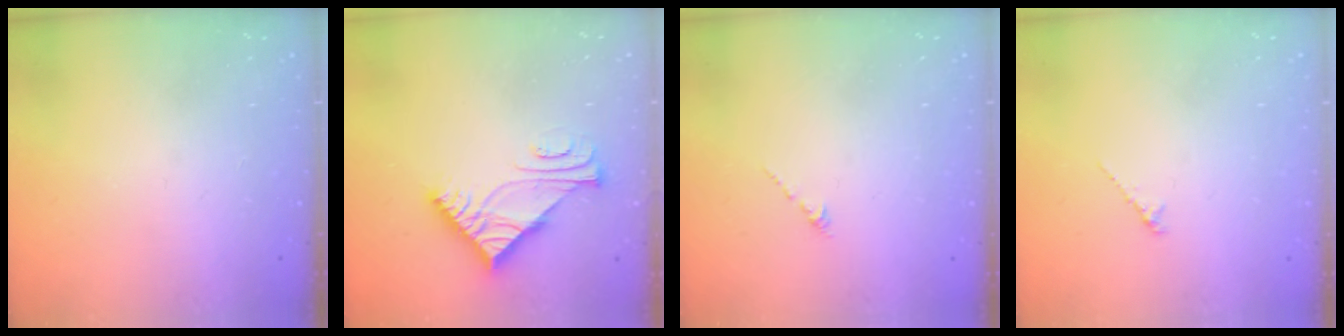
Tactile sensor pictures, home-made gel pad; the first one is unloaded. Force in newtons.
{"total": 8.0, "press": 7.9, "slide": 0.8}
{"total": 0.0}
{"total": 1.2, "press": 1.1, "slide": 0.4}